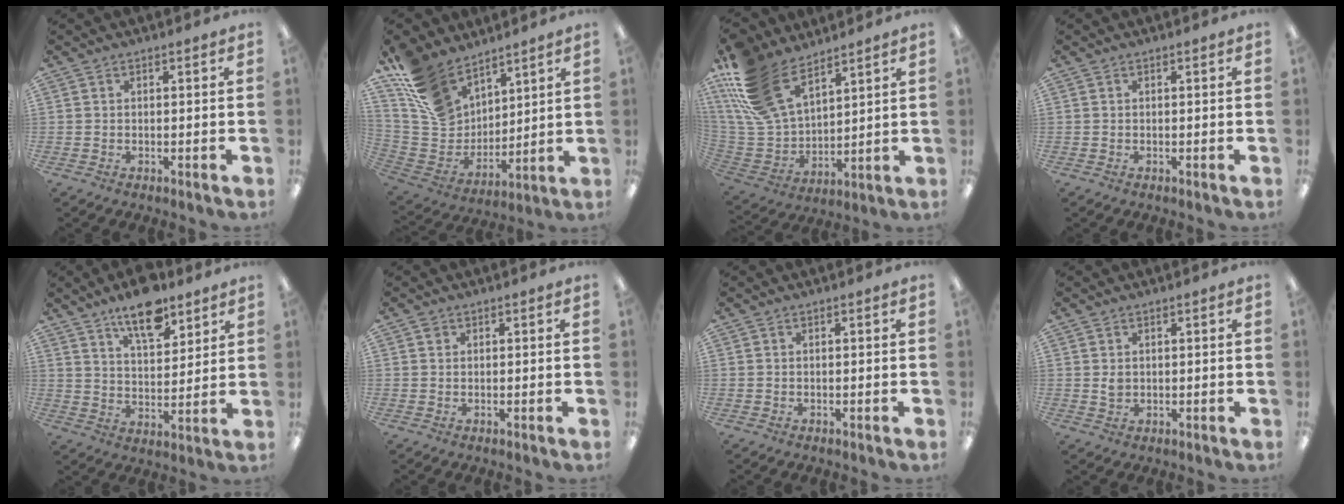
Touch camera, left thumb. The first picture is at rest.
{"total": 16.7, "force": [11.7, 10.3, 6.1], "torque": [-0.141, -0.064, 0.232]}
{"total": 20.2, "force": [13.4, 10.6, 10.7], "torque": [-0.261, -0.065, 0.251]}
{"total": 0.0}
{"total": 12.1, "force": [8.9, 5.1, 6.4], "torque": [-0.090, -0.048, 0.154]}
{"total": 0.8, "force": [0.5, 0.6, 0.1], "torque": [-0.002, 0.002, 0.009]}
{"total": 0.0}
{"total": 1.8, "force": [0.6, 1.4, 1.0], "torque": [-0.013, 0.000, 0.008]}